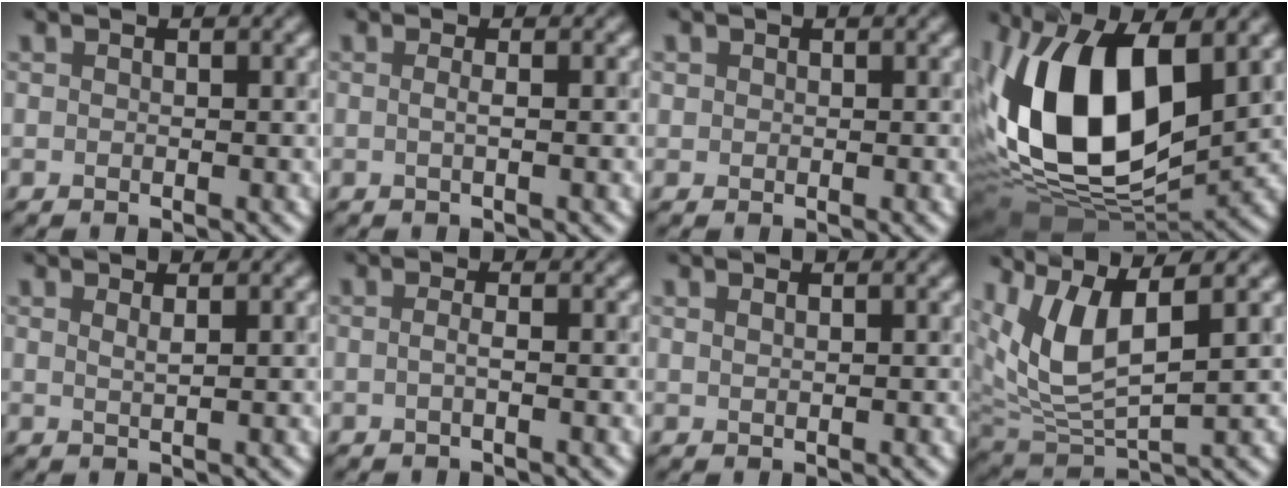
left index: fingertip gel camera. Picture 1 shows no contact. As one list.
[{"total": 1.3, "force": [-0.1, 0.4, 1.3], "torque": [-0.016, 0.005, -0.013]}, {"total": 1.3, "force": [-0.1, -0.7, -1.1], "torque": [0.003, 0.004, 0.022]}, {"total": 14.3, "force": [1.6, 7.4, 12.2], "torque": [-0.260, 0.006, 0.039]}, {"total": 1.3, "force": [1.0, 0.3, 0.8], "torque": [-0.003, 0.008, 0.003]}, {"total": 1.1, "force": [-0.6, 0.1, 1.0], "torque": [-0.014, -0.002, -0.011]}, {"total": 1.1, "force": [0.9, 0.4, 0.4], "torque": [0.000, 0.012, 0.005]}, {"total": 5.2, "force": [2.1, 1.6, 4.5], "torque": [-0.123, -0.006, 0.066]}]